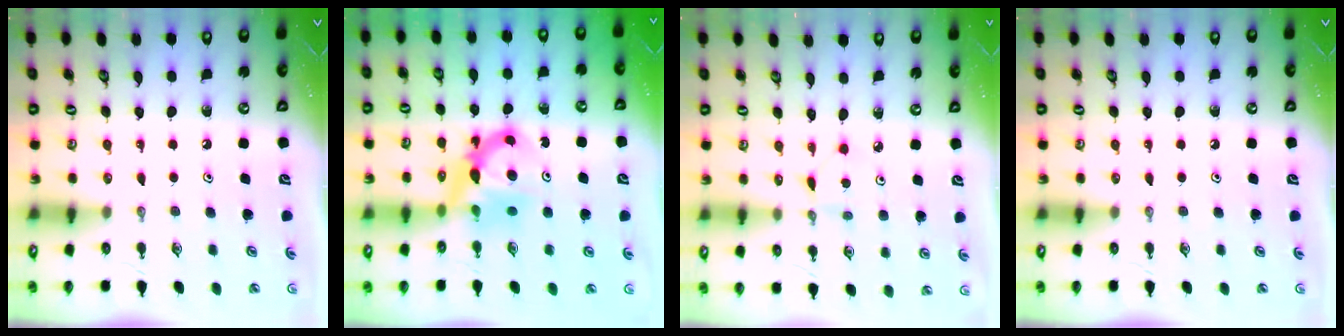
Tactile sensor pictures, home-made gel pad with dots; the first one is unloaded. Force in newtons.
{"total": 7.0, "press": 6.9, "slide": 0.5}
{"total": 1.9, "press": 1.9, "slide": 0.2}
{"total": 0.0}